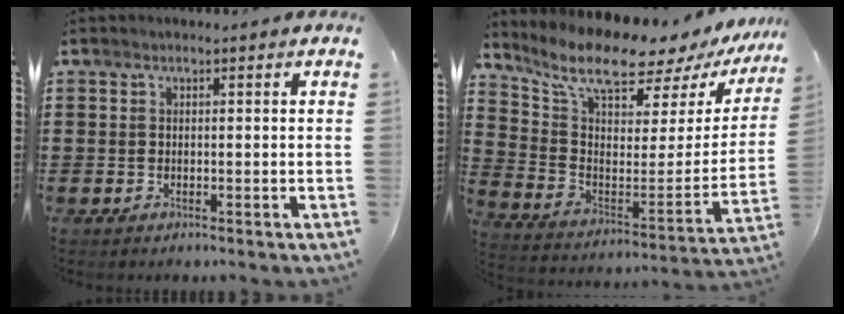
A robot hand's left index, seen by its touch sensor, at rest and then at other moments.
{"total": 10.2, "force": [8.6, 2.3, 4.9], "torque": [-0.115, -0.071, 0.141]}